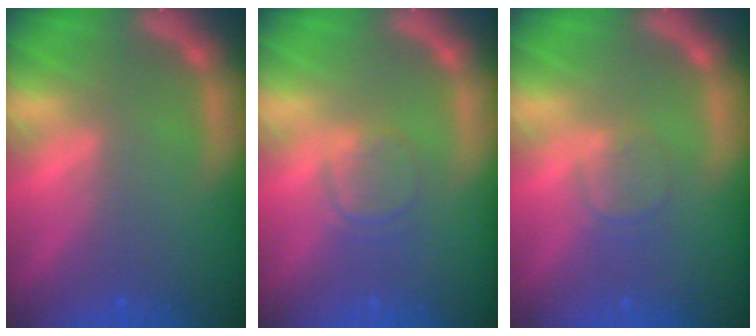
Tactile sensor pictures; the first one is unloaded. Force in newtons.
{"total": 2.4}
{"total": 1.9}